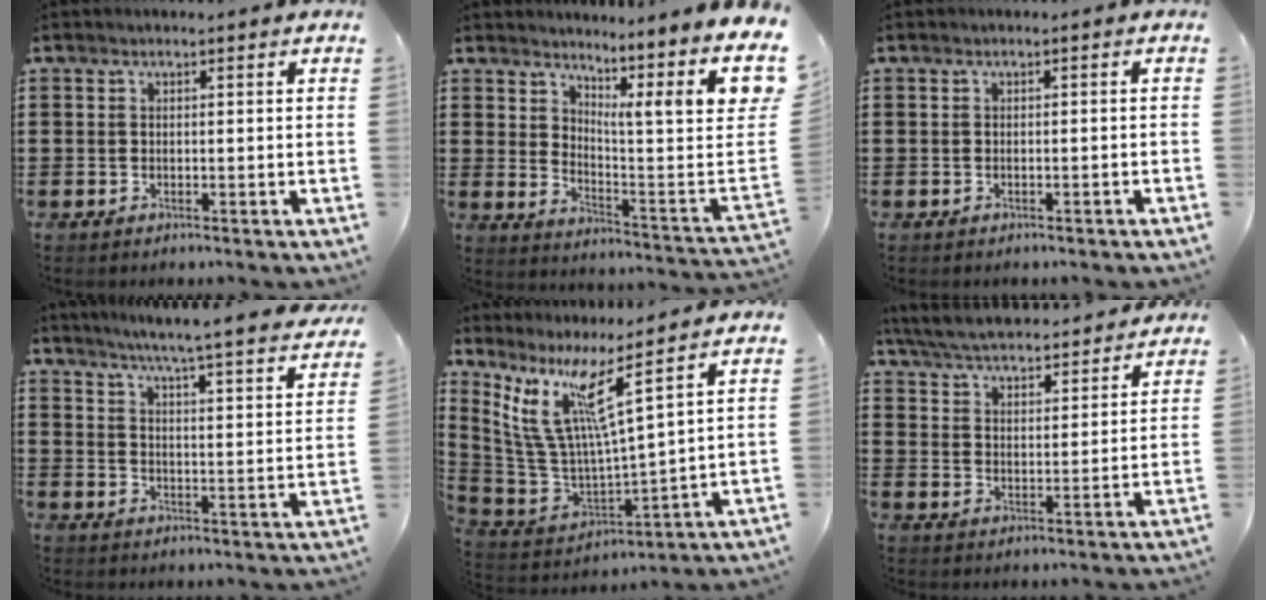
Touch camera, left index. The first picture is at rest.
{"total": 8.9, "force": [4.2, 0.7, 7.9], "torque": [-0.136, -0.037, 0.063]}
{"total": 0.7, "force": [-0.5, 0.0, 0.4], "torque": [-0.007, -0.002, -0.010]}
{"total": 5.0, "force": [4.5, -1.0, 1.8], "torque": [-0.056, -0.044, 0.069]}
{"total": 10.1, "force": [6.4, 1.2, 7.7], "torque": [-0.185, -0.067, 0.102]}
{"total": 5.6, "force": [5.5, 0.2, 1.0], "torque": [-0.048, -0.035, 0.095]}